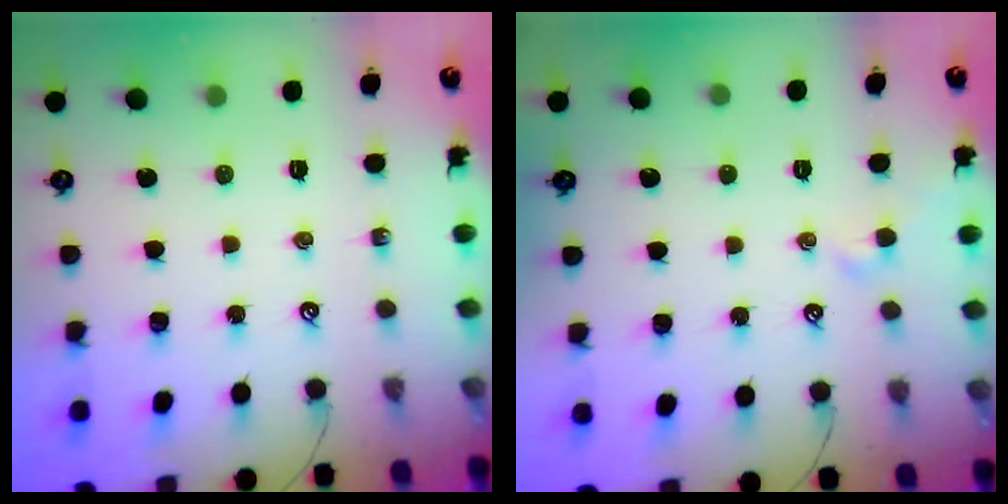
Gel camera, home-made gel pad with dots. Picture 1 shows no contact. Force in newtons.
{"total": 1.9, "press": 1.8, "slide": 0.4}